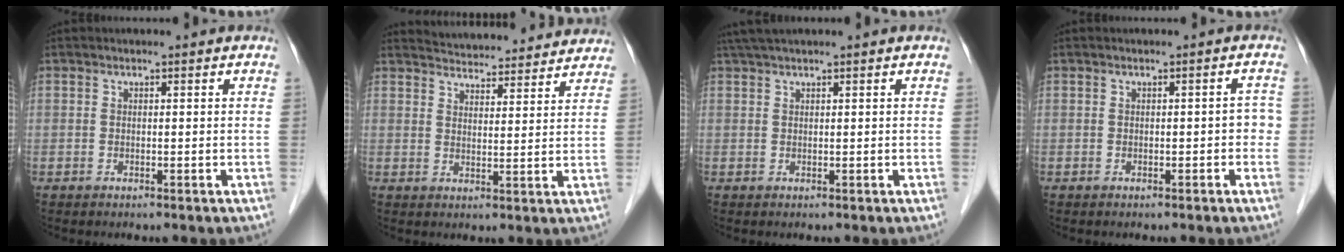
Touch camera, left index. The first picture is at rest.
{"total": 15.9, "force": [15.4, 2.6, 3.1], "torque": [-0.035, 0.015, 0.192]}
{"total": 2.5, "force": [2.1, -0.3, 1.4], "torque": [-0.028, 0.022, 0.044]}
{"total": 1.7, "force": [-0.4, 0.8, 1.5], "torque": [-0.007, 0.011, -0.006]}